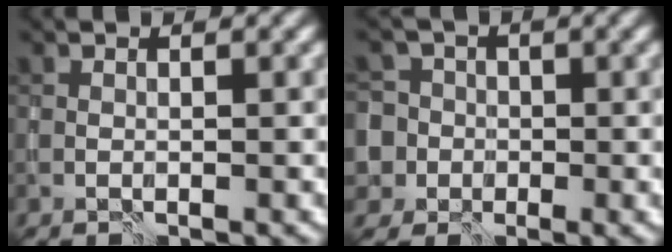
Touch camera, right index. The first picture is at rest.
{"total": 8.1, "force": [0.8, 7.6, 2.5], "torque": [-0.060, 0.034, -0.022]}